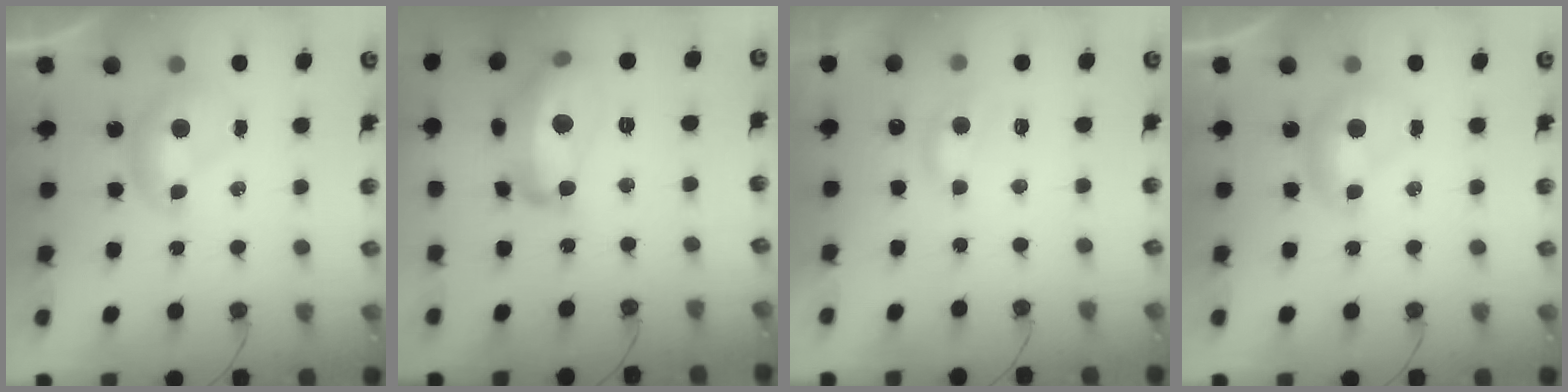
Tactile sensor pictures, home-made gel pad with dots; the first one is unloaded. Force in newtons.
{"total": 14.0, "press": 14.0, "slide": 0.7}
{"total": 0.9, "press": 0.1, "slide": 0.9}
{"total": 0.0}